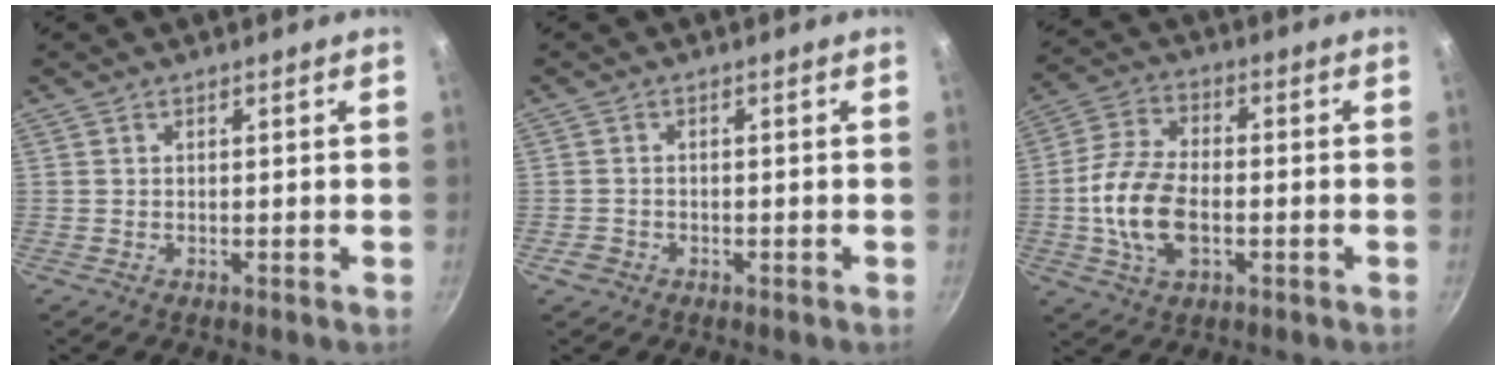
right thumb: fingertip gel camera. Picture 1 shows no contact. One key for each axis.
{"total": 2.0, "fx": -1.1, "fy": 1.5, "fz": 0.6, "tx": -0.011, "ty": 0.010, "tz": -0.017}
{"total": 12.4, "fx": -2.1, "fy": 7.2, "fz": 9.8, "tx": -0.188, "ty": 0.023, "tz": -0.045}